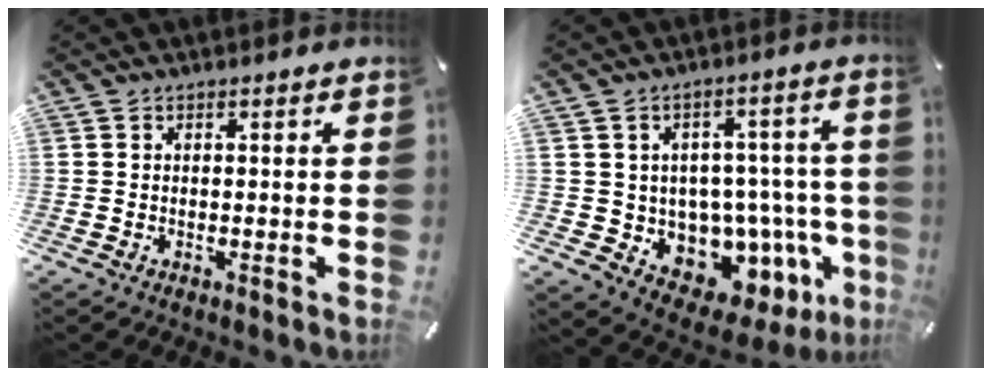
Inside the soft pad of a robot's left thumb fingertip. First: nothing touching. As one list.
[{"total": 10.2, "force": [-2.9, 8.7, 4.6], "torque": [-0.056, -0.009, -0.029]}]